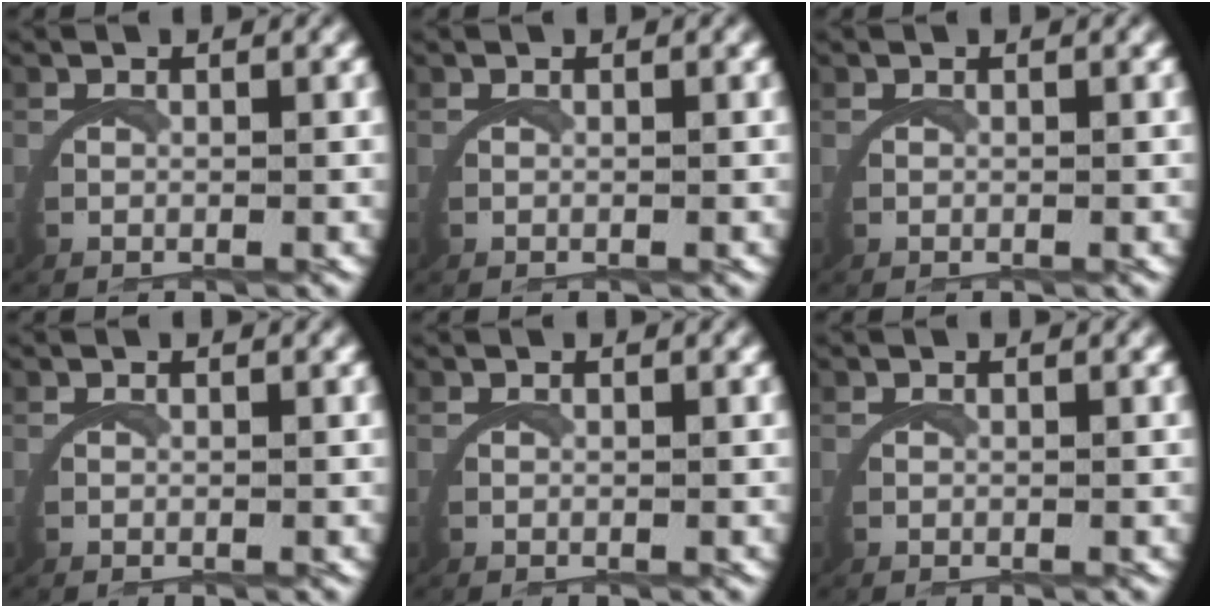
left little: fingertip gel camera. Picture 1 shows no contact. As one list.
[{"total": 0.0}, {"total": 0.0}, {"total": 0.0}, {"total": 0.0}, {"total": 0.0}]